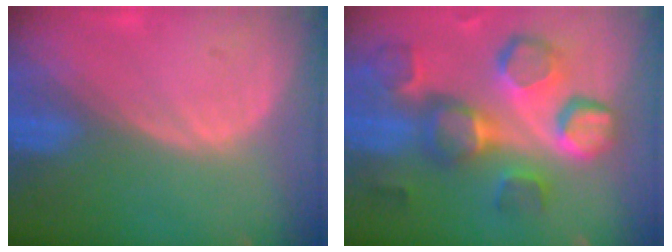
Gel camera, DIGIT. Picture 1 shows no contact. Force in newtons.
{"total": 11.7, "press": 10.8, "slide": 4.4}